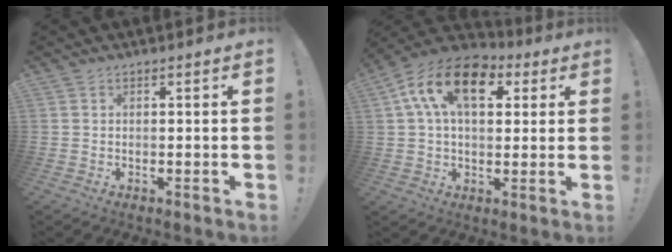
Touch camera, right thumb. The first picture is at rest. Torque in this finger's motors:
{"motor_torque": [-0.42, 1.61, 0.53, -0.22, 0.37]}